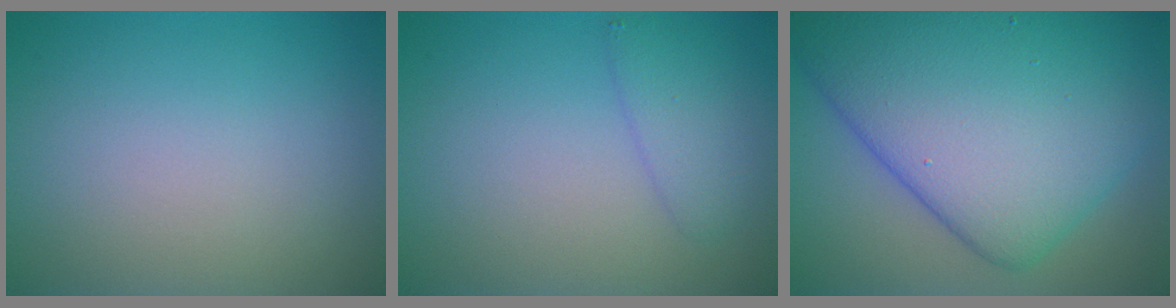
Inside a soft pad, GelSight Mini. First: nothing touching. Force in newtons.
{"total": 2.3, "press": 2.3, "slide": 0.1}
{"total": 14.2, "press": 14.2, "slide": 0.4}